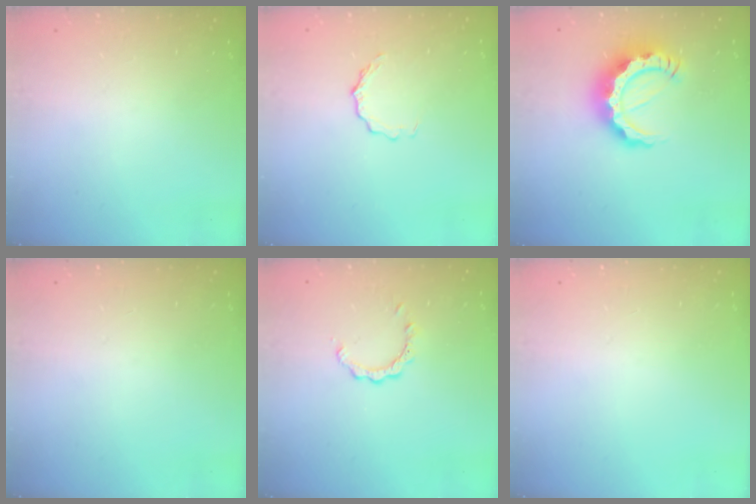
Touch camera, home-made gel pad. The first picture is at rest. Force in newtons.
{"total": 4.1, "press": 4.1, "slide": 0.4}
{"total": 11.5, "press": 11.4, "slide": 1.2}
{"total": 0.0}
{"total": 3.0, "press": 3.0, "slide": 0.1}
{"total": 0.0}